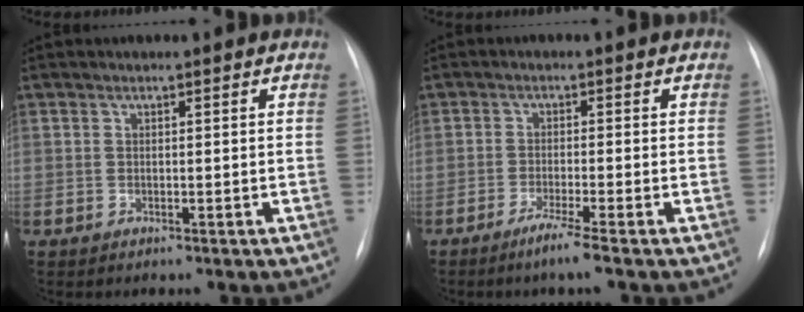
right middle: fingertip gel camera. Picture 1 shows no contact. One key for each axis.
{"total": 3.3, "fx": -2.2, "fy": -0.9, "fz": 2.3, "tx": -0.047, "ty": -0.012, "tz": -0.045}